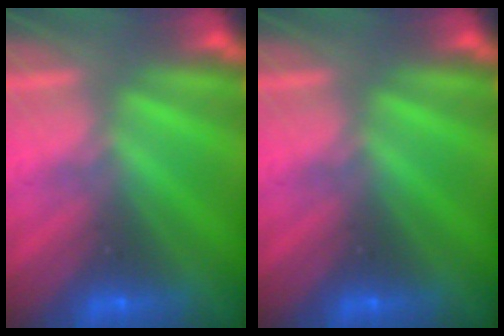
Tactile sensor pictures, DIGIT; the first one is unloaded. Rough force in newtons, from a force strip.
{"total": 0.0}